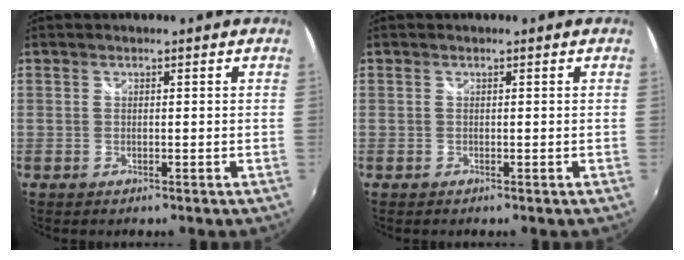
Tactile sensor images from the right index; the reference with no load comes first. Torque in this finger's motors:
{"motor_torque": [-0.38, 0.26, 0.01, 0.00]}